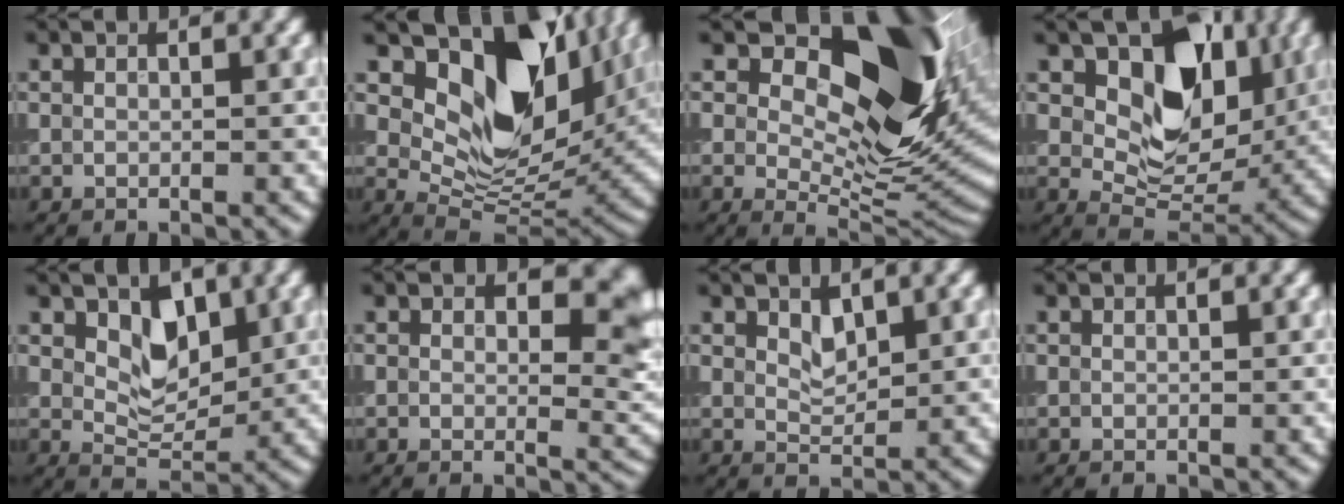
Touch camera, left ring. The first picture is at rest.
{"total": 12.8, "force": [5.0, 7.4, 9.2], "torque": [-0.142, -0.011, 0.096]}
{"total": 13.9, "force": [5.0, 7.0, 11.0], "torque": [-0.139, 0.002, 0.081]}
{"total": 9.3, "force": [2.8, 6.1, 6.4], "torque": [-0.093, -0.014, 0.038]}
{"total": 3.9, "force": [1.5, 2.4, 2.7], "torque": [-0.046, -0.008, 0.024]}
{"total": 5.5, "force": [1.6, 3.2, 4.2], "torque": [-0.040, -0.008, 0.022]}
{"total": 1.7, "force": [0.9, 0.9, 1.0], "torque": [-0.017, -0.005, 0.022]}
{"total": 0.0}